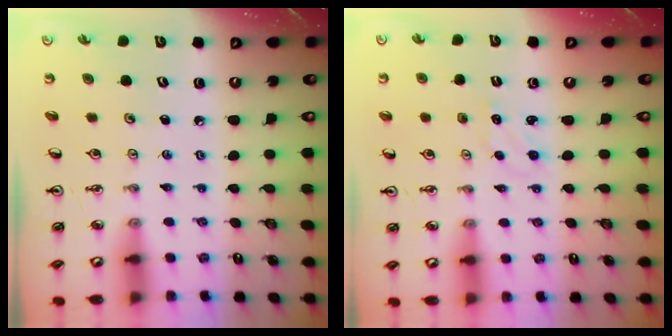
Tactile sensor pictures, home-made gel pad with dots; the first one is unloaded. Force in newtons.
{"total": 2.3, "press": 2.3, "slide": 0.2}